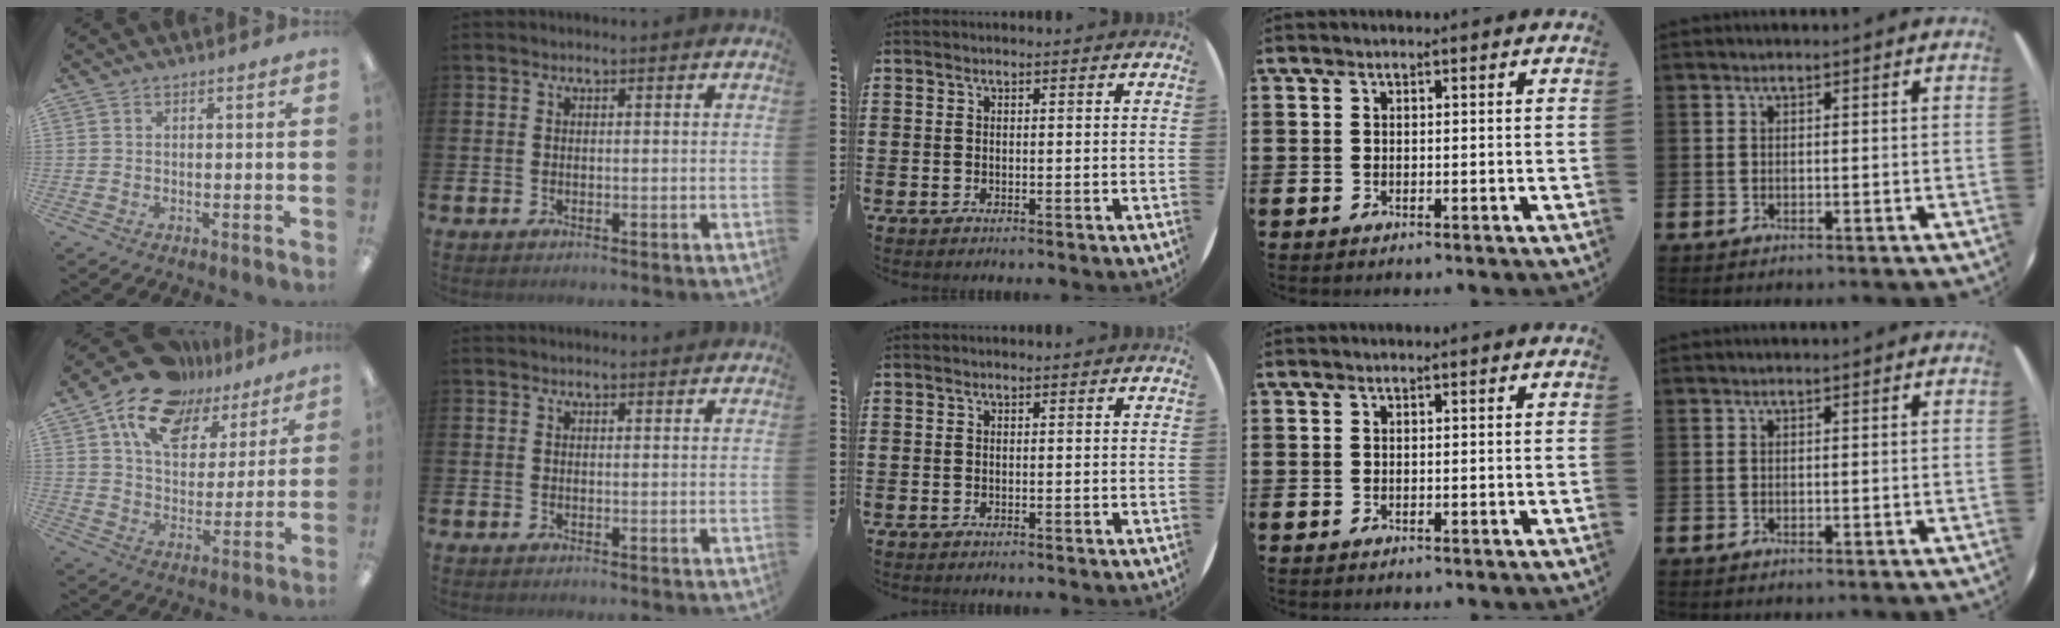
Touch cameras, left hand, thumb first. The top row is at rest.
{"thumb": {"total": 15.2, "force": [10.7, 8.6, 6.7], "torque": [-0.127, -0.057, 0.195]}, "index": {"total": 0.7, "force": [0.6, 0.1, 0.2], "torque": [0.005, -0.003, 0.010]}}